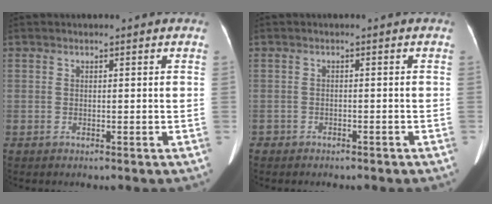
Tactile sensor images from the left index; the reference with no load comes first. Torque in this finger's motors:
{"motor_torque": [-0.16, -0.08, -0.03, -0.01]}